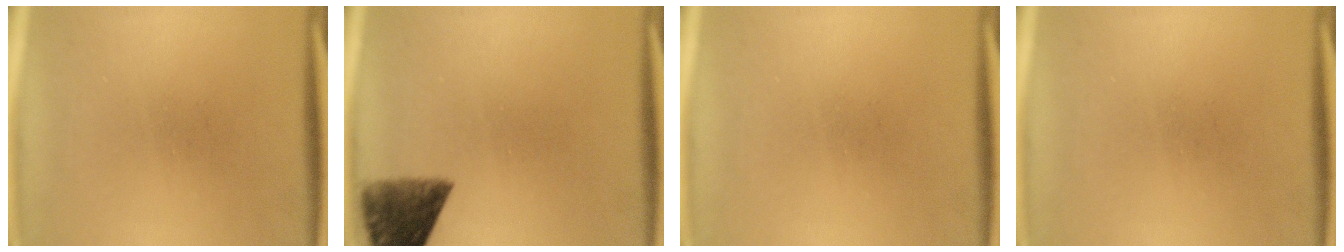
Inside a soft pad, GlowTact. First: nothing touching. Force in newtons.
{"total": 8.4}
{"total": 0.0}
{"total": 0.0}